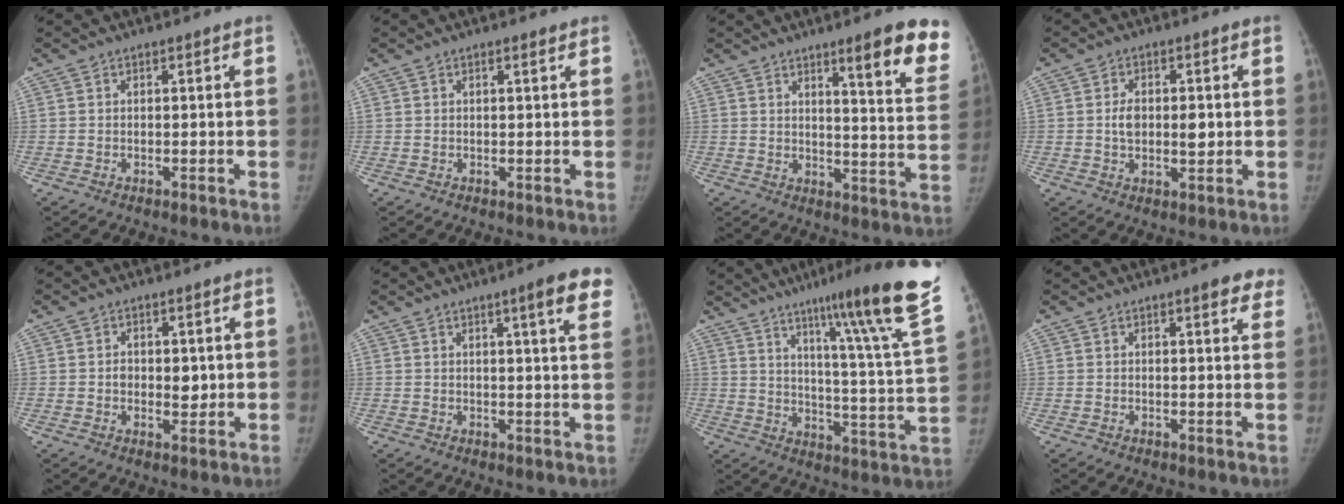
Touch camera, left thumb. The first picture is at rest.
{"total": 0.8, "force": [0.5, 0.2, 0.6], "torque": [-0.010, 0.000, 0.008]}
{"total": 14.6, "force": [9.1, 2.6, 11.0], "torque": [-0.104, -0.055, 0.117]}
{"total": 6.0, "force": [0.2, 3.5, 4.9], "torque": [-0.069, 0.000, 0.005]}
{"total": 4.2, "force": [0.3, 3.0, 2.9], "torque": [-0.023, -0.002, 0.007]}
{"total": 7.5, "force": [4.2, 0.7, 6.2], "torque": [-0.071, -0.016, 0.049]}
{"total": 24.9, "force": [16.1, 1.2, 19.0], "torque": [-0.257, -0.085, 0.224]}
{"total": 4.9, "force": [3.1, 1.4, 3.5], "torque": [-0.021, -0.007, 0.032]}